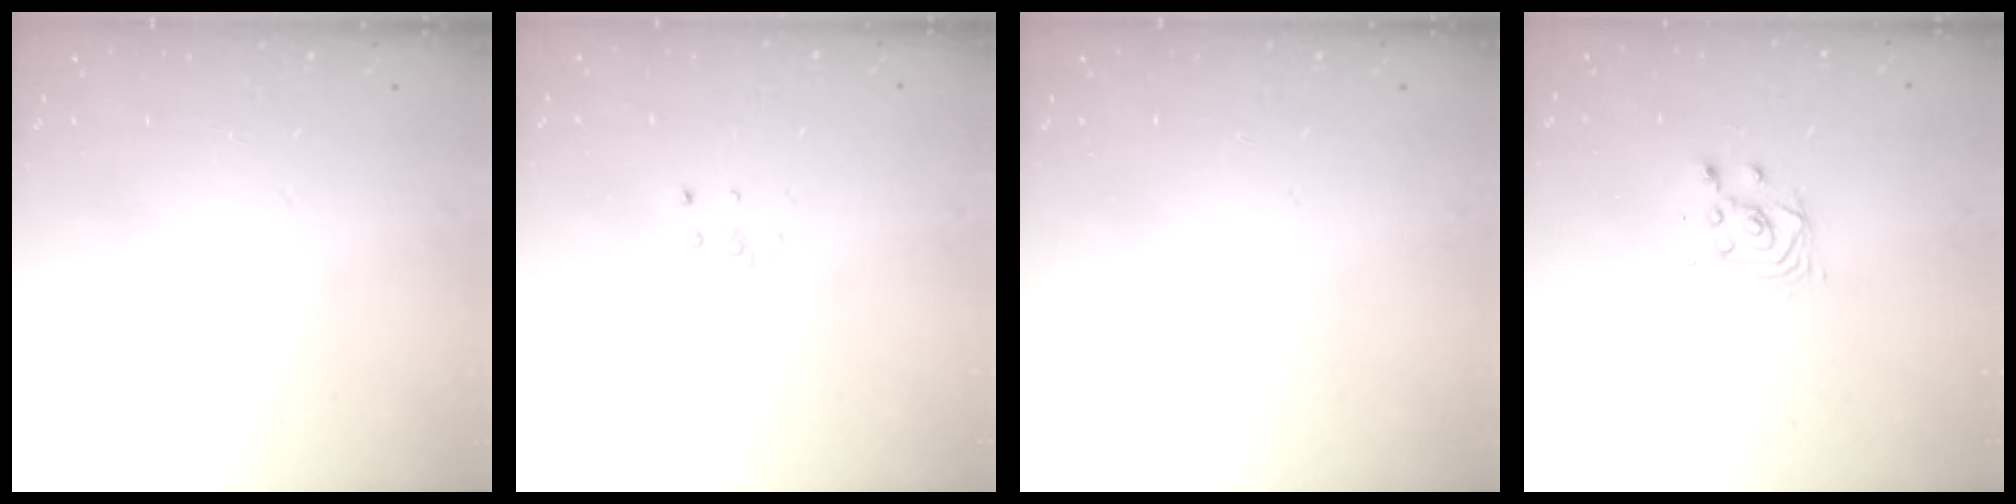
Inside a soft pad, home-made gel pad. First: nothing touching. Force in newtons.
{"total": 2.6, "press": 2.6, "slide": 0.3}
{"total": 0.0}
{"total": 3.1, "press": 3.1, "slide": 0.2}